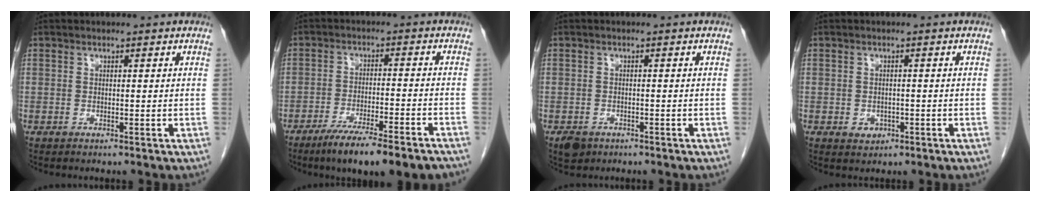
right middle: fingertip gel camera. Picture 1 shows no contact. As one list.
[{"total": 13.4, "force": [-10.3, 1.3, 8.4], "torque": [-0.111, -0.022, -0.156]}, {"total": 2.4, "force": [-1.5, 1.7, 0.8], "torque": [-0.015, 0.001, -0.018]}, {"total": 1.9, "force": [-0.6, 1.6, 0.8], "torque": [-0.011, 0.004, 0.000]}]